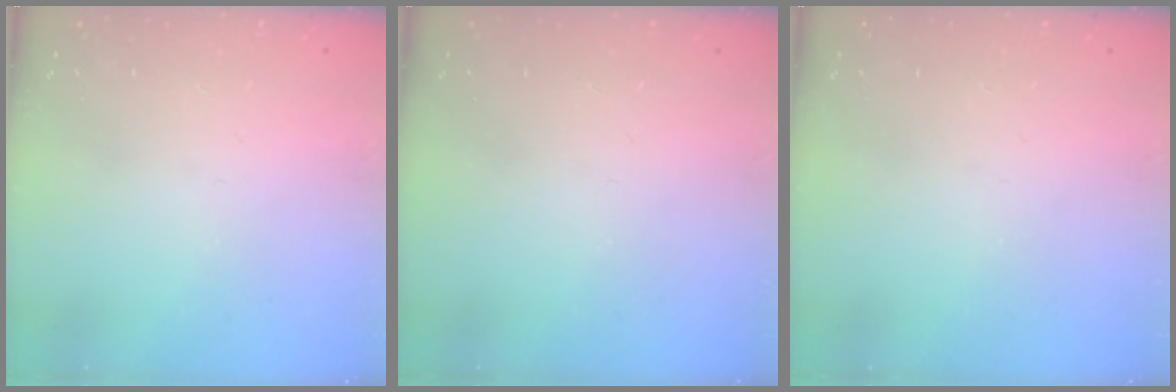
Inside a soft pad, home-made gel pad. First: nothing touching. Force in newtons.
{"total": 0.0}
{"total": 0.0}